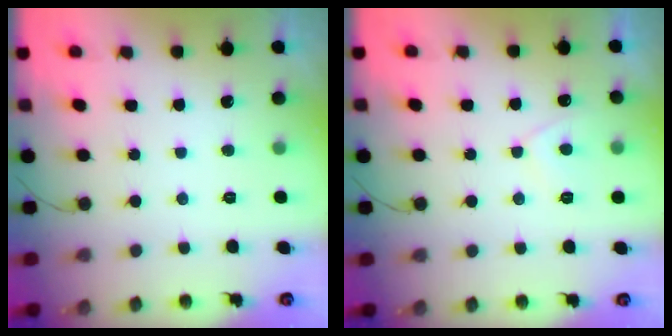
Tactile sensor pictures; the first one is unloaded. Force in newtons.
{"total": 3.0, "press": 3.0, "slide": 0.4}